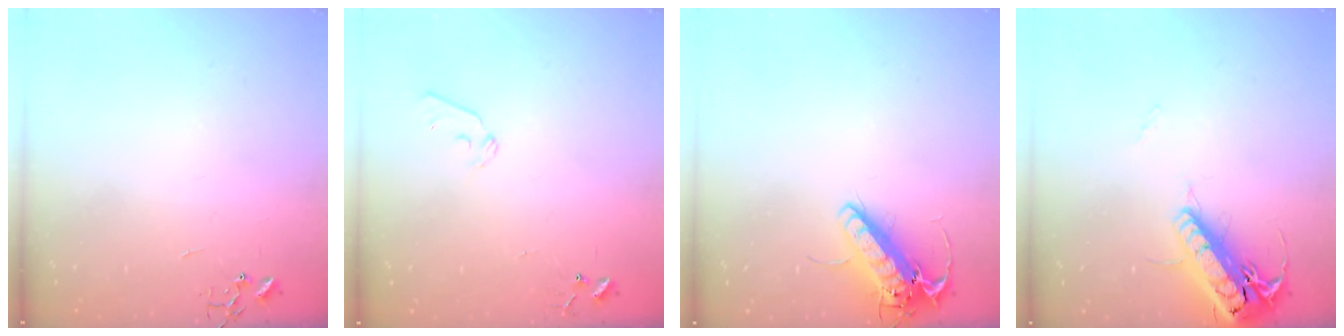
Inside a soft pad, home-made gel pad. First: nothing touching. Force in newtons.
{"total": 7.2, "press": 7.2, "slide": 0.5}
{"total": 14.8, "press": 14.5, "slide": 2.9}
{"total": 19.2, "press": 18.9, "slide": 3.3}